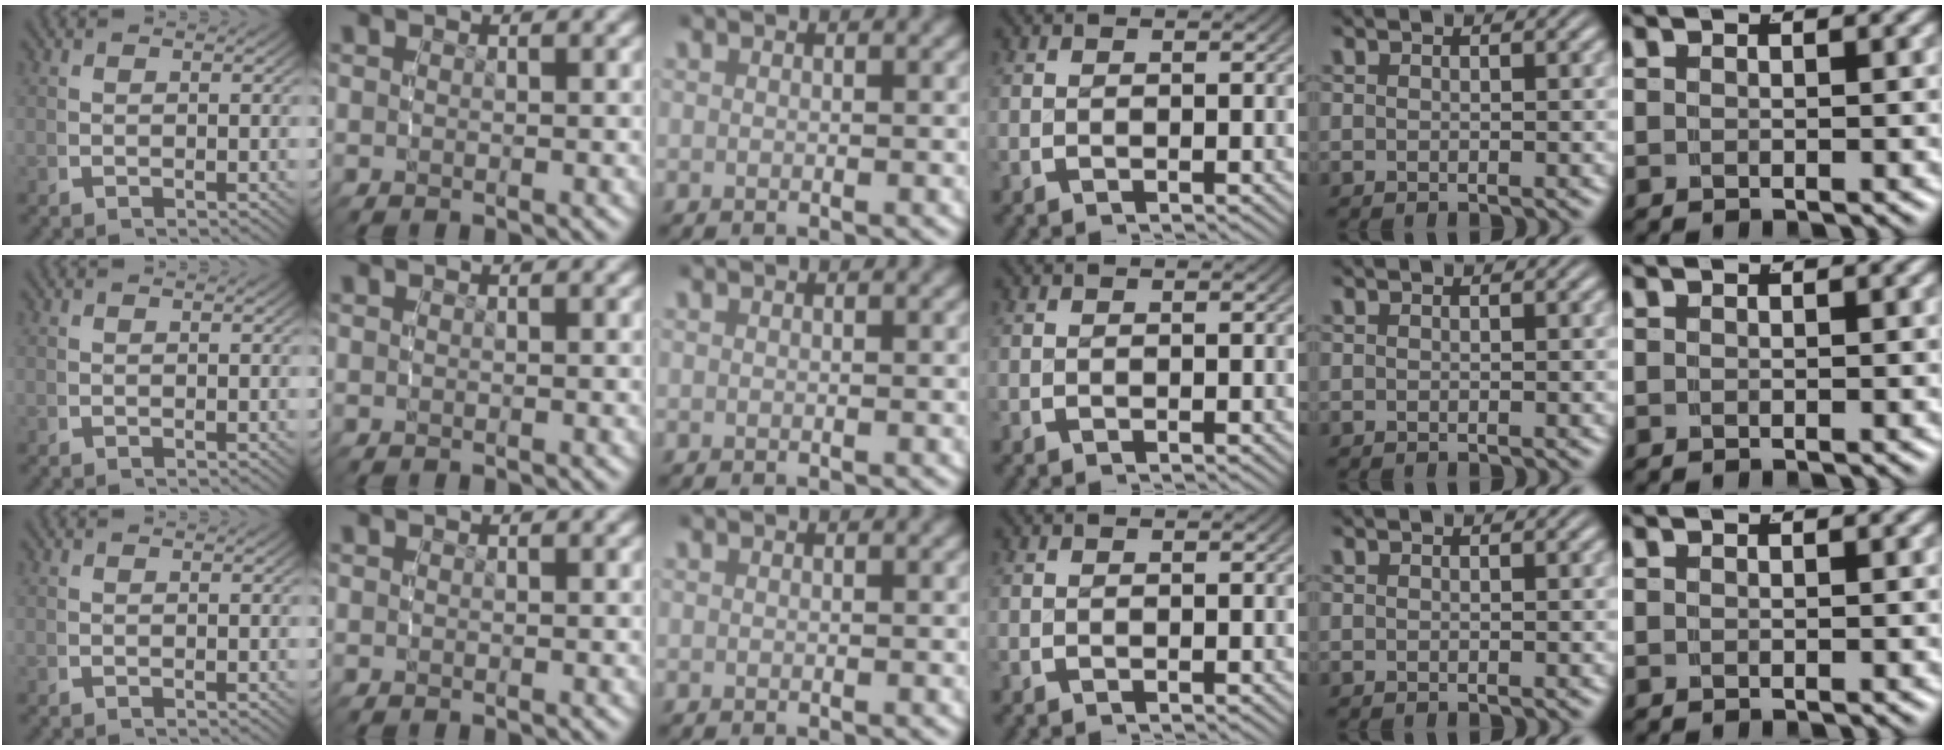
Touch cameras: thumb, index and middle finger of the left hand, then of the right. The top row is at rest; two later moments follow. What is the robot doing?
{"motion": "grasp_and_lifting", "object": "small bumper sticker"}